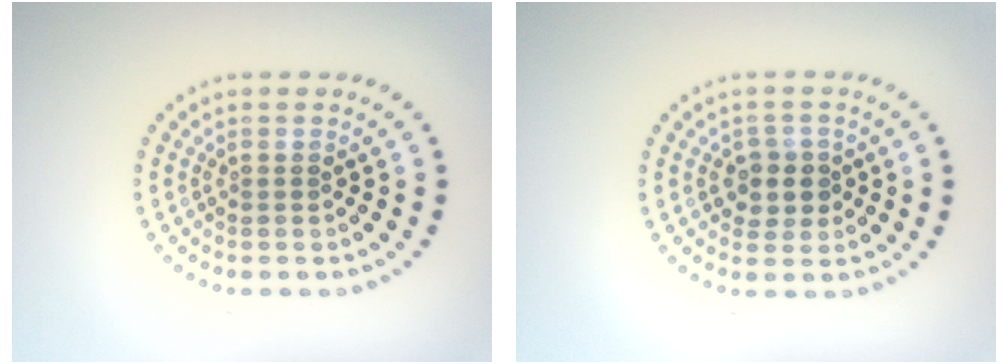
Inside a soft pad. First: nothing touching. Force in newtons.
{"total": 2.5, "press": 2.4, "slide": 0.8}